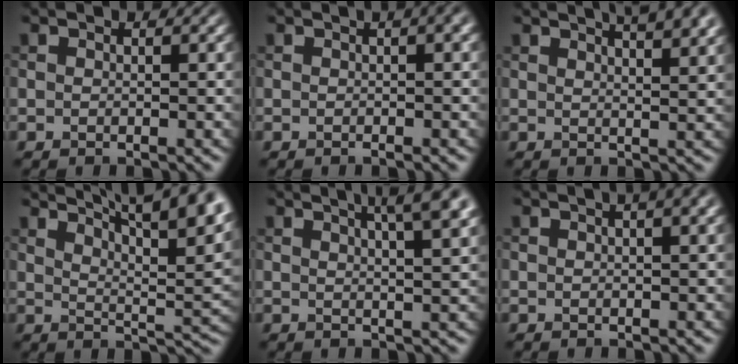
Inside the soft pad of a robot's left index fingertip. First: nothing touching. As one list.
[{"total": 4.7, "force": [0.8, 1.9, 4.3], "torque": [-0.025, 0.017, -0.006]}, {"total": 7.8, "force": [5.2, 2.7, 5.2], "torque": [-0.026, 0.041, 0.038]}, {"total": 14.3, "force": [10.0, 4.2, 9.2], "torque": [-0.097, 0.034, 0.111]}, {"total": 7.6, "force": [4.5, 2.3, 5.7], "torque": [-0.041, 0.038, 0.031]}, {"total": 4.5, "force": [2.3, 1.6, 3.4], "torque": [-0.027, 0.017, 0.010]}]